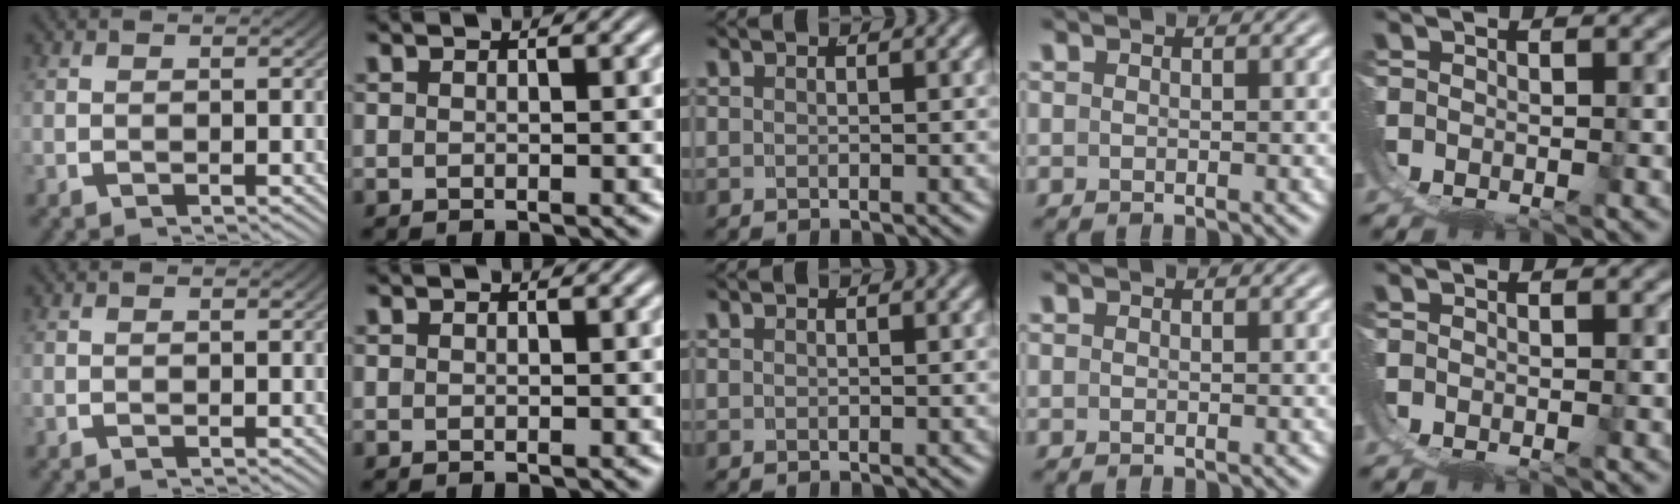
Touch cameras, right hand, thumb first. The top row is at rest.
{}